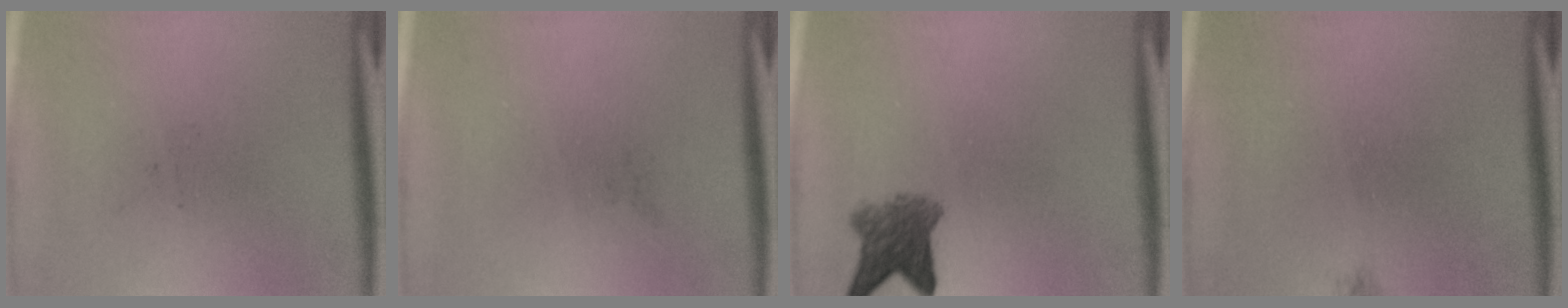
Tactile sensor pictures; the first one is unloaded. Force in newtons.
{"total": 0.0}
{"total": 4.6}
{"total": 0.6}